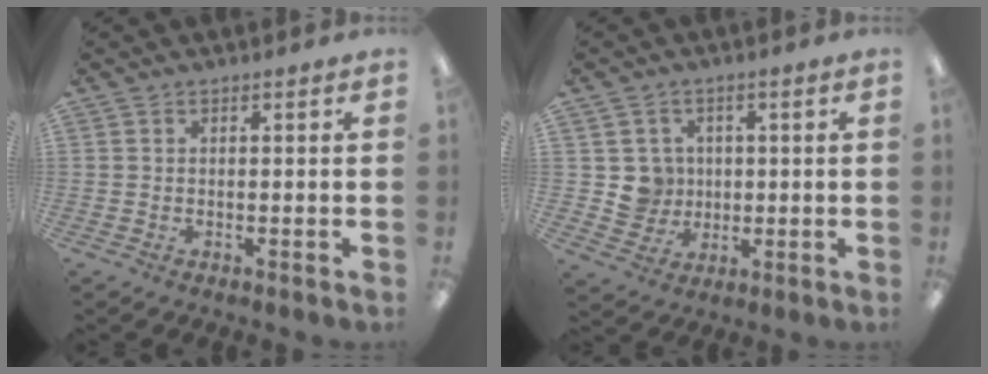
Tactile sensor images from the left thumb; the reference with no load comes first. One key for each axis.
{"total": 6.2, "fx": 1.0, "fy": 6.1, "fz": 0.2, "tx": -0.004, "ty": 0.001, "tz": 0.023}